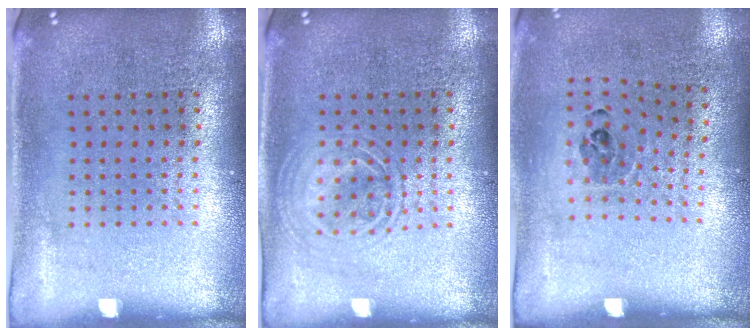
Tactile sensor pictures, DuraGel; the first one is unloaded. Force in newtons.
{"total": 1.2, "press": 1.2, "slide": 0.1}
{"total": 0.9, "press": 0.8, "slide": 0.6}